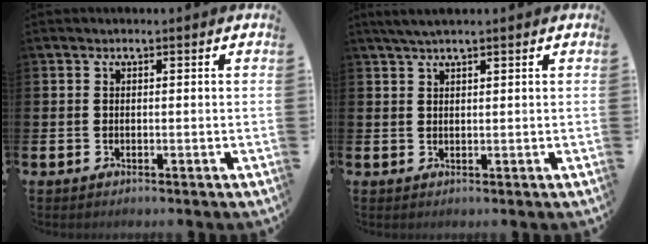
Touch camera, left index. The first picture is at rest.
{"total": 2.2, "force": [1.7, 0.3, 1.4], "torque": [-0.030, 0.005, 0.031]}